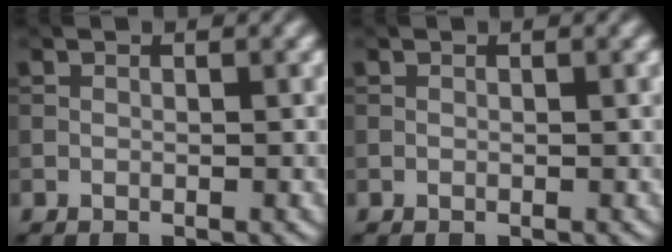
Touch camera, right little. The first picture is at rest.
{"total": 0.0}